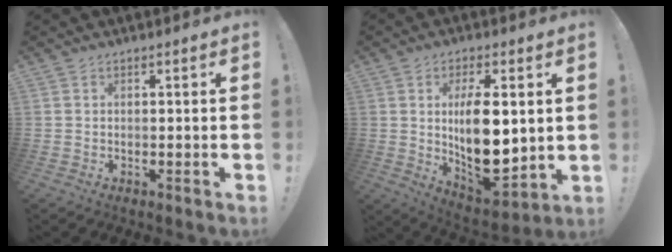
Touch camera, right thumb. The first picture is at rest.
{"total": 15.7, "force": [1.8, 7.2, 13.9], "torque": [-0.226, -0.027, 0.038]}